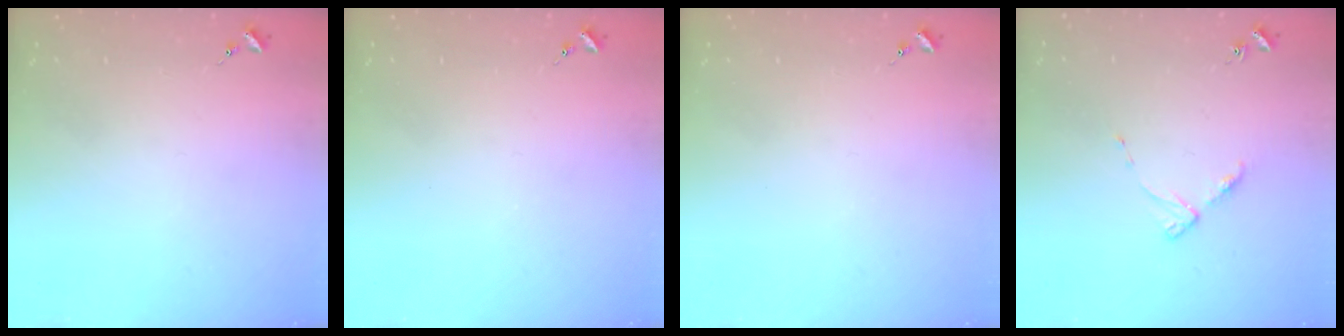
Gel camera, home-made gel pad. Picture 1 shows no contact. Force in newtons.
{"total": 0.0}
{"total": 0.0}
{"total": 4.5, "press": 4.4, "slide": 0.6}